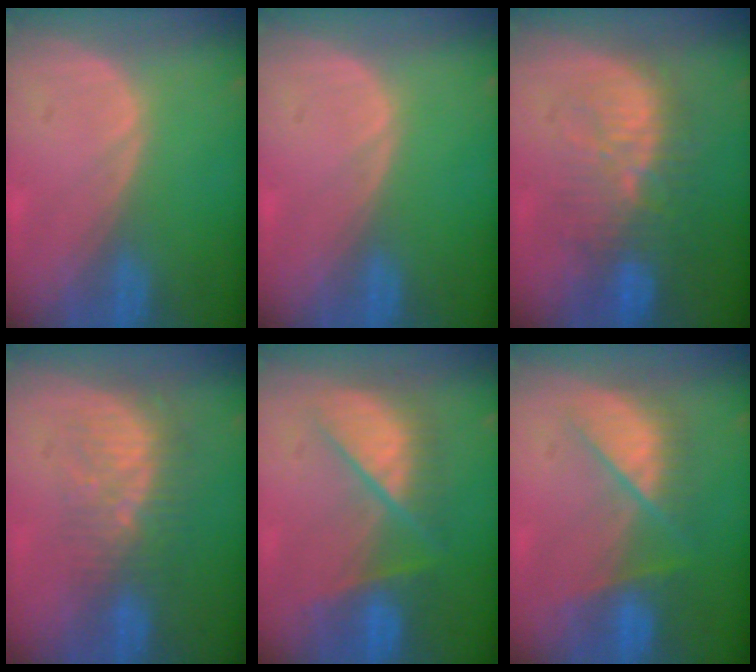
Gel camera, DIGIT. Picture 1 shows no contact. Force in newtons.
{"total": 0.0}
{"total": 9.6, "press": 9.2, "slide": 2.8}
{"total": 8.6, "press": 7.5, "slide": 4.3}
{"total": 8.2, "press": 8.2, "slide": 0.6}
{"total": 7.1, "press": 7.0, "slide": 0.6}